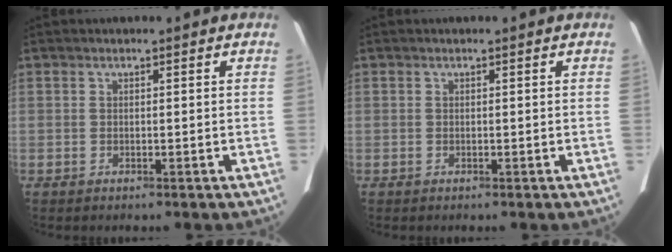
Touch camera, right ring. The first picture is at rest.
{"total": 0.0}